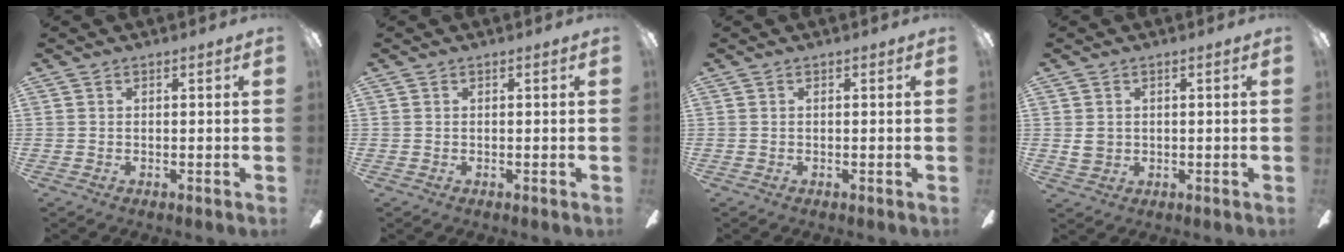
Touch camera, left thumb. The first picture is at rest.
{"total": 0.0}
{"total": 0.0}
{"total": 2.5, "force": [0.1, 2.2, 1.2], "torque": [-0.023, 0.004, 0.002]}